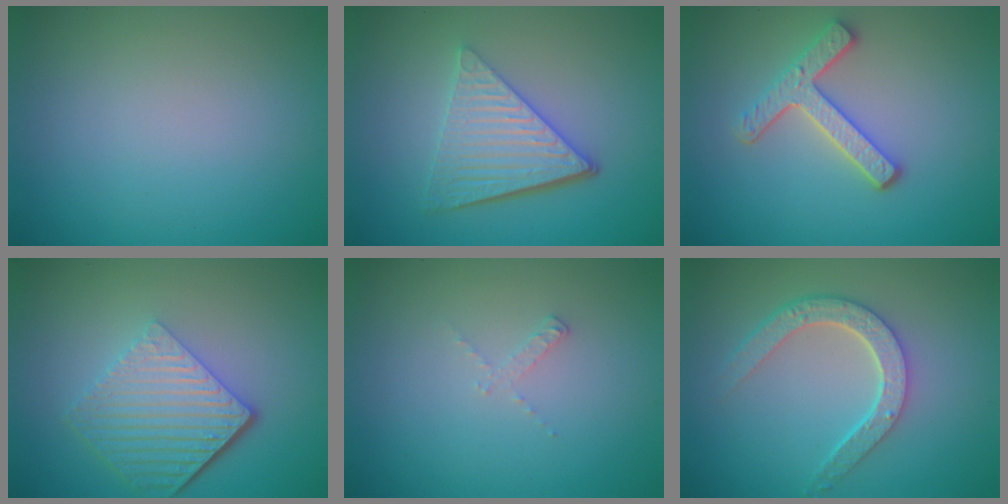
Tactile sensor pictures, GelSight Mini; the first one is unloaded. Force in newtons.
{"total": 5.7, "press": 3.9, "slide": 4.1}
{"total": 3.6, "press": 3.0, "slide": 2.0}
{"total": 6.1, "press": 4.3, "slide": 4.4}
{"total": 0.8, "press": 0.8, "slide": 0.1}
{"total": 4.3, "press": 3.4, "slide": 2.6}